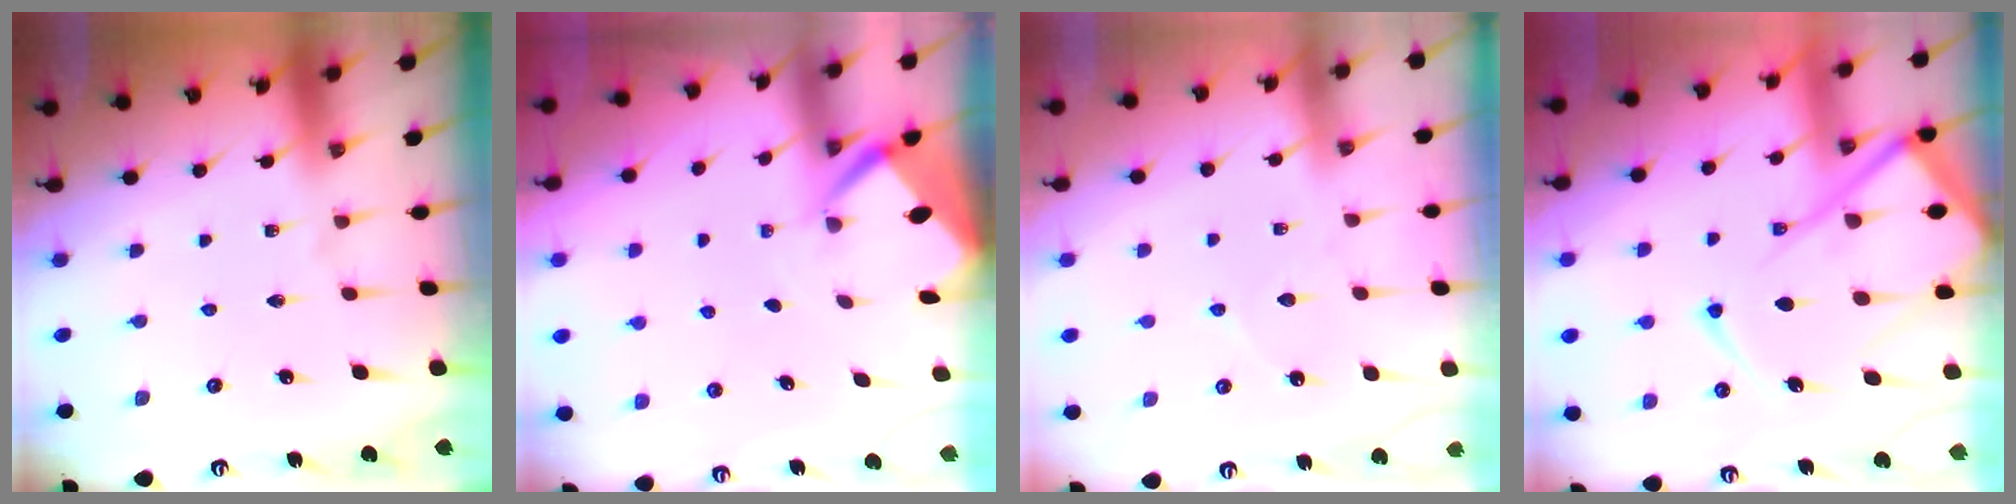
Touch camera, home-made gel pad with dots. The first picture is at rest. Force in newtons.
{"total": 3.0, "press": 3.0, "slide": 0.4}
{"total": 2.7, "press": 2.7, "slide": 0.3}
{"total": 18.5, "press": 18.3, "slide": 2.1}